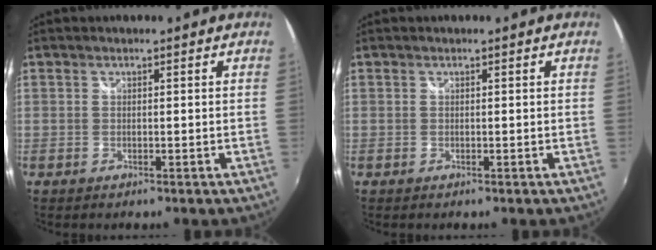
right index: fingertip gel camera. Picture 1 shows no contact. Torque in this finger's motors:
{"motor_torque": [-0.13, 0.11, 0.00, 0.00]}